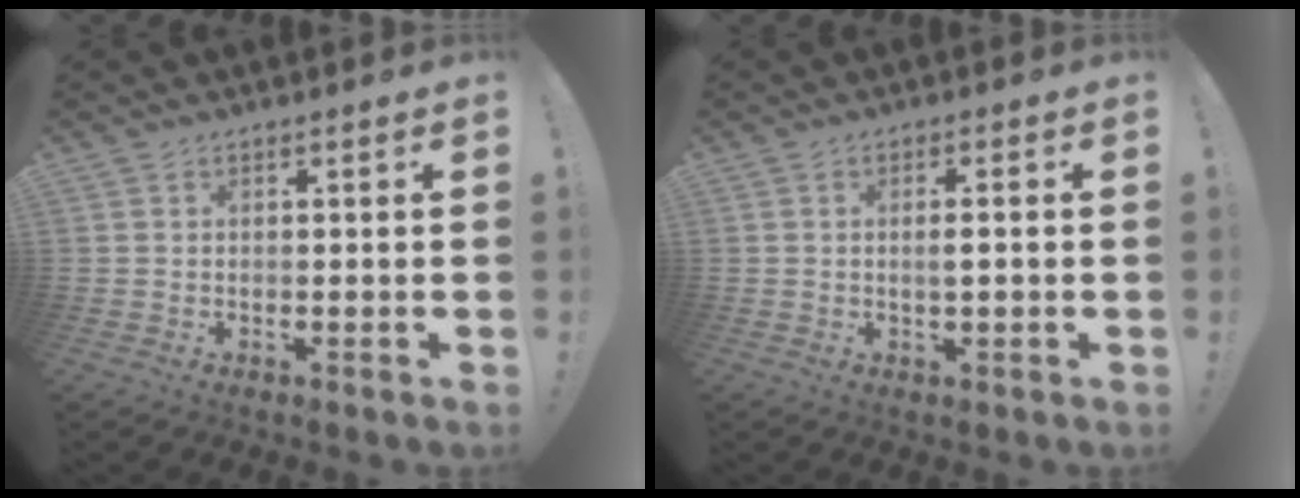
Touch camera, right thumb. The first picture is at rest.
{"total": 2.6, "force": [-0.2, 0.5, 2.5], "torque": [-0.043, 0.001, -0.006]}